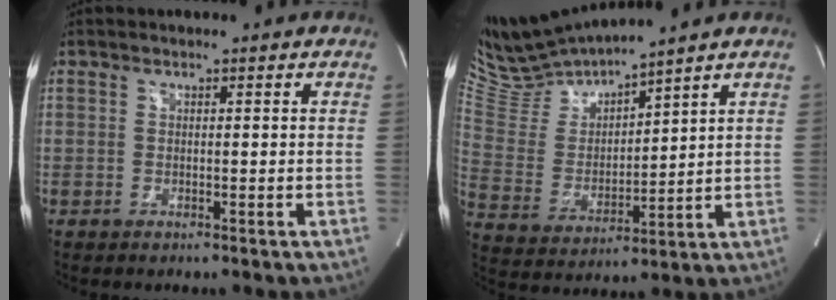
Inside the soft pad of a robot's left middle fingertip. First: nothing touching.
{"total": 10.7, "force": [10.5, -0.5, 2.3], "torque": [-0.065, -0.006, 0.225]}